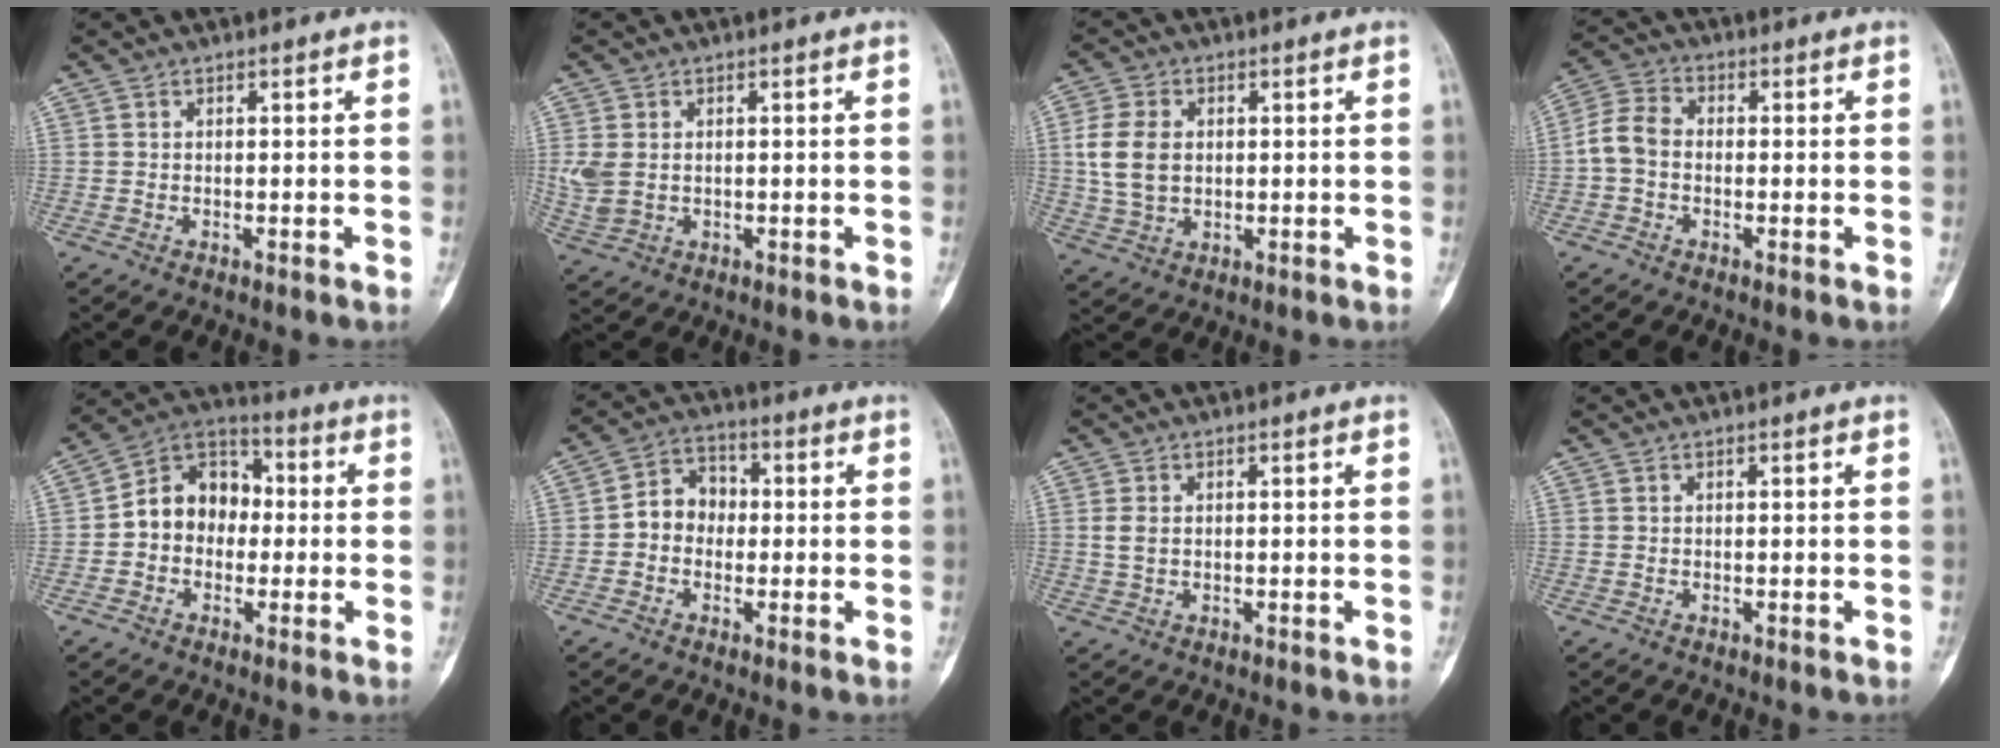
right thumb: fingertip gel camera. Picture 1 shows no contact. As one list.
[{"total": 4.9, "force": [0.4, 3.5, 3.3], "torque": [-0.085, 0.000, 0.016]}, {"total": 8.4, "force": [1.0, 6.0, 5.8], "torque": [-0.119, 0.000, 0.023]}, {"total": 5.9, "force": [-0.9, 4.4, 3.9], "torque": [-0.074, 0.019, -0.031]}, {"total": 11.7, "force": [-0.4, 9.3, 7.1], "torque": [-0.082, 0.041, -0.021]}, {"total": 6.8, "force": [-0.7, 5.7, 3.6], "torque": [-0.036, 0.027, -0.027]}, {"total": 2.3, "force": [0.3, 1.6, 1.7], "torque": [-0.038, -0.001, 0.009]}, {"total": 0.0}]